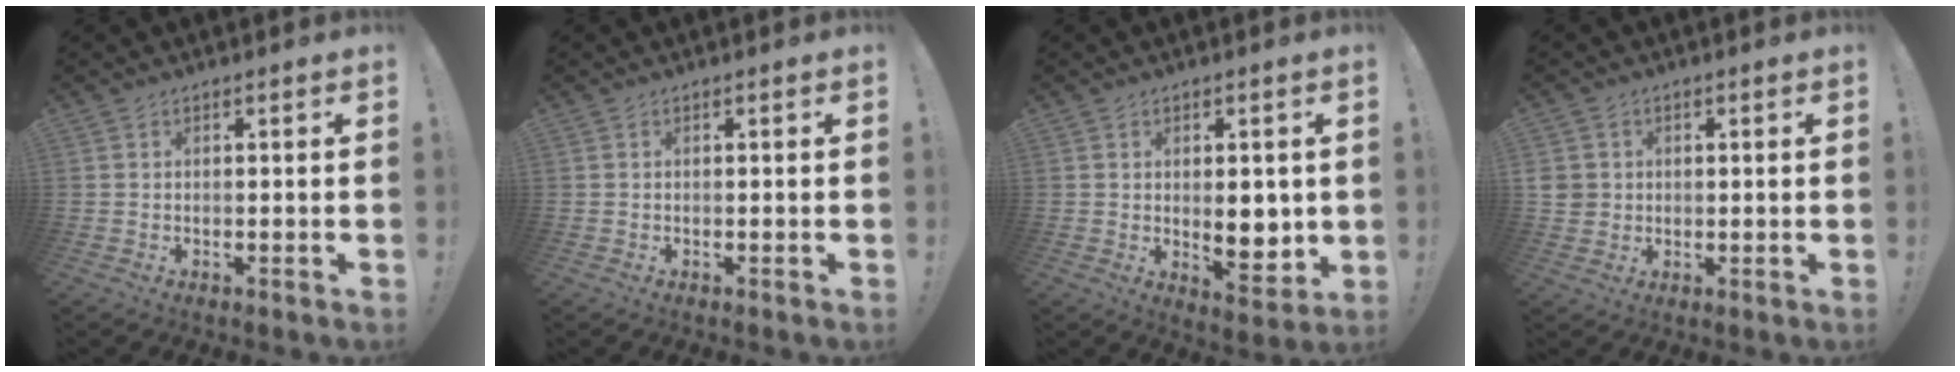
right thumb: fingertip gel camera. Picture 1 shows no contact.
{"total": 0.0}
{"total": 8.5, "force": [0.5, 4.8, 7.0], "torque": [-0.081, -0.010, 0.012]}
{"total": 4.0, "force": [0.8, 3.8, 1.0], "torque": [-0.019, -0.002, 0.015]}